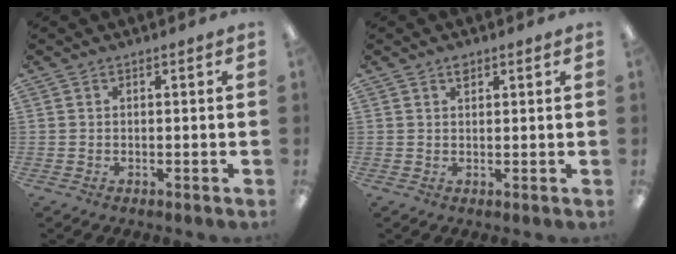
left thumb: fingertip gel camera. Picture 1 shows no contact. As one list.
[{"total": 1.7, "force": [1.2, 0.7, 0.9], "torque": [-0.014, -0.003, 0.021]}]